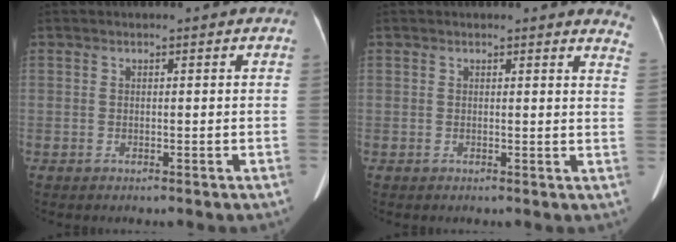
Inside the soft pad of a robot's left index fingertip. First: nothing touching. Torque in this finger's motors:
{"motor_torque": [-0.01, -0.49, -0.02, -0.02]}